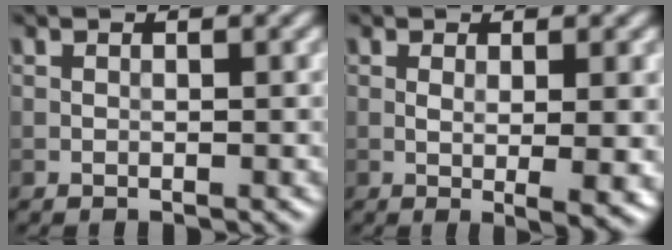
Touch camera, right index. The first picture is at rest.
{"total": 3.9, "force": [-0.1, 0.8, 3.8], "torque": [-0.054, -0.007, 0.003]}